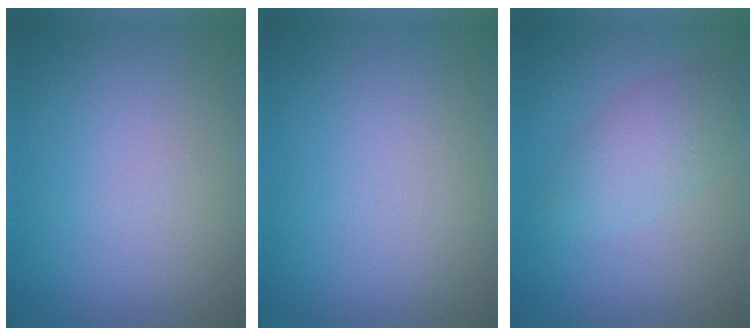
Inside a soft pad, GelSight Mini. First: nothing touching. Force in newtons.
{"total": 0.0}
{"total": 3.1, "press": 3.1, "slide": 0.0}